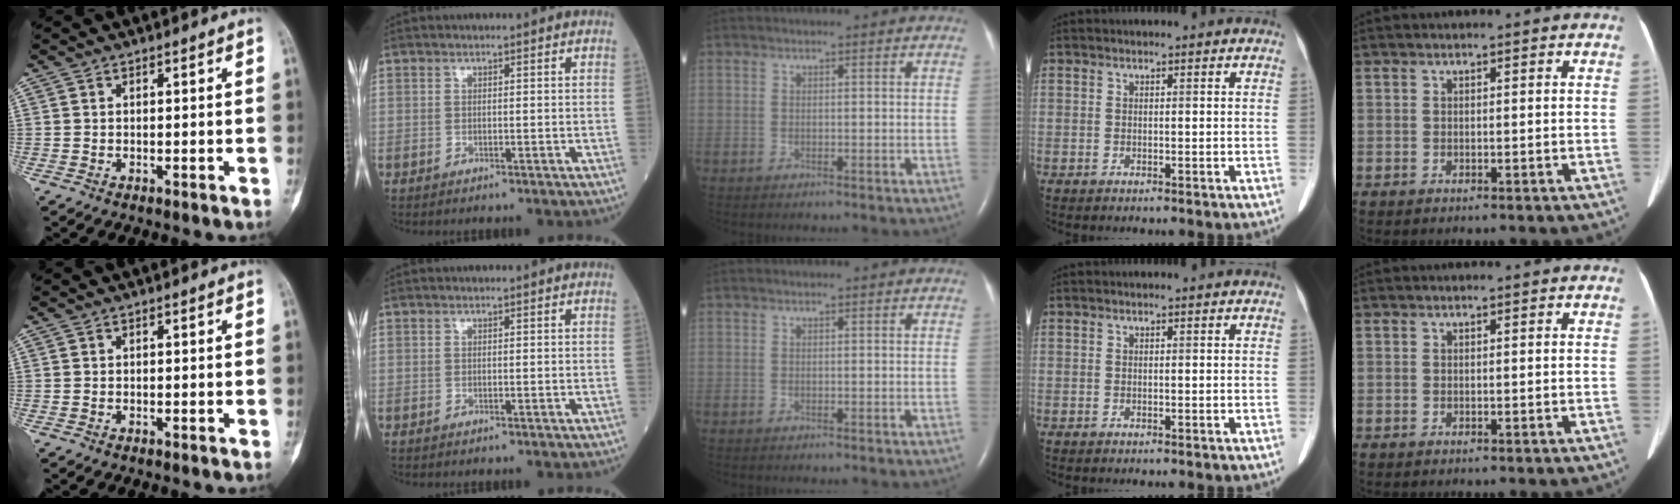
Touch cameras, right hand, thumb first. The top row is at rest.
{}